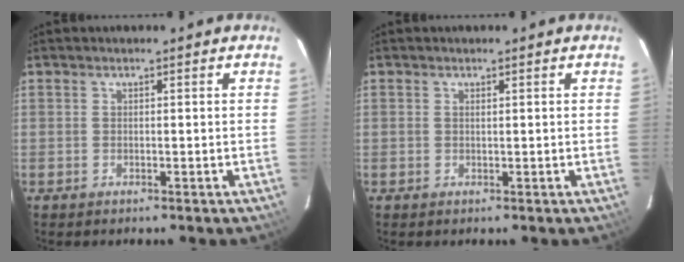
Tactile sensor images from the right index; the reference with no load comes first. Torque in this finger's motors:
{"motor_torque": [0.04, 0.30, -0.08, 0.00]}